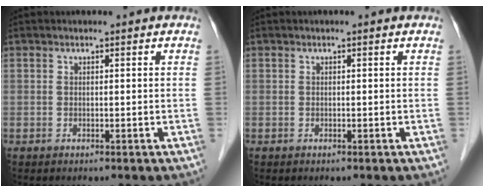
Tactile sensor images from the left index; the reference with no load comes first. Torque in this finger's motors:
{"motor_torque": [-0.01, 0.01, 0.00, 0.00]}